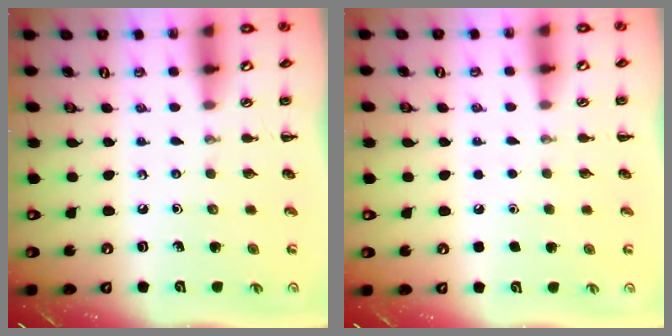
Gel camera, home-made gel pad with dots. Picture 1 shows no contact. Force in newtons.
{"total": 1.6, "press": 1.5, "slide": 0.1}